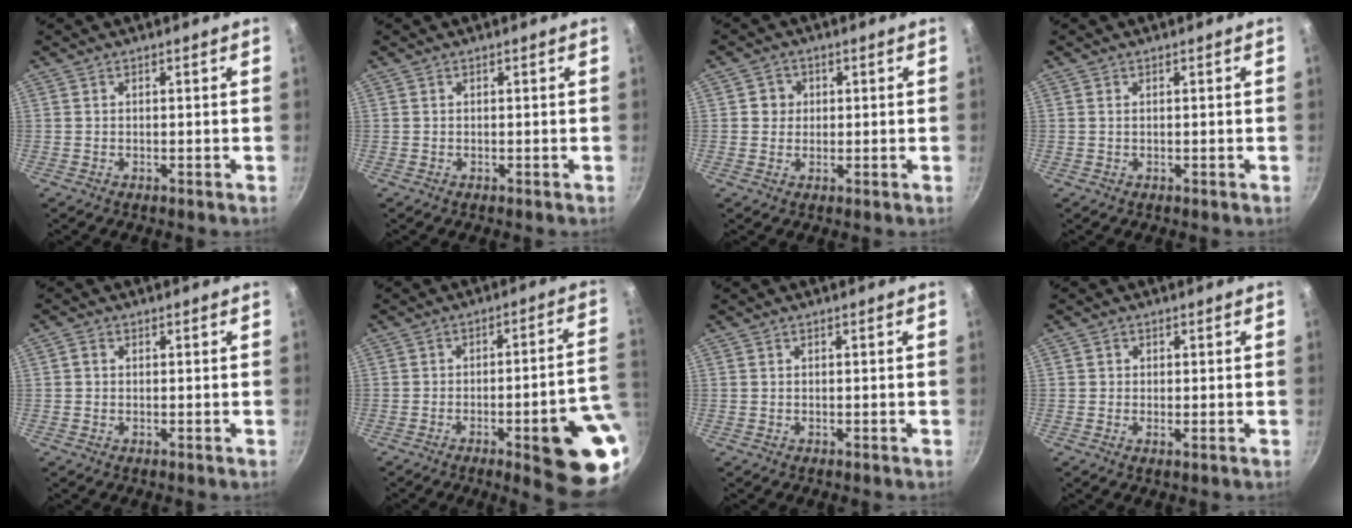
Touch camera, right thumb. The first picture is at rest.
{"total": 0.0}
{"total": 3.2, "force": [0.5, 3.1, 0.7], "torque": [0.011, 0.005, 0.002]}
{"total": 0.5, "force": [0.2, 0.3, 0.4], "torque": [-0.009, 0.000, 0.002]}
{"total": 1.2, "force": [0.2, 1.1, 0.6], "torque": [-0.013, 0.005, 0.001]}
{"total": 17.6, "force": [-6.1, 3.7, 16.1], "torque": [-0.161, 0.029, -0.078]}
{"total": 0.0}
{"total": 1.1, "force": [0.1, 1.0, 0.6], "torque": [-0.007, -0.006, -0.004]}